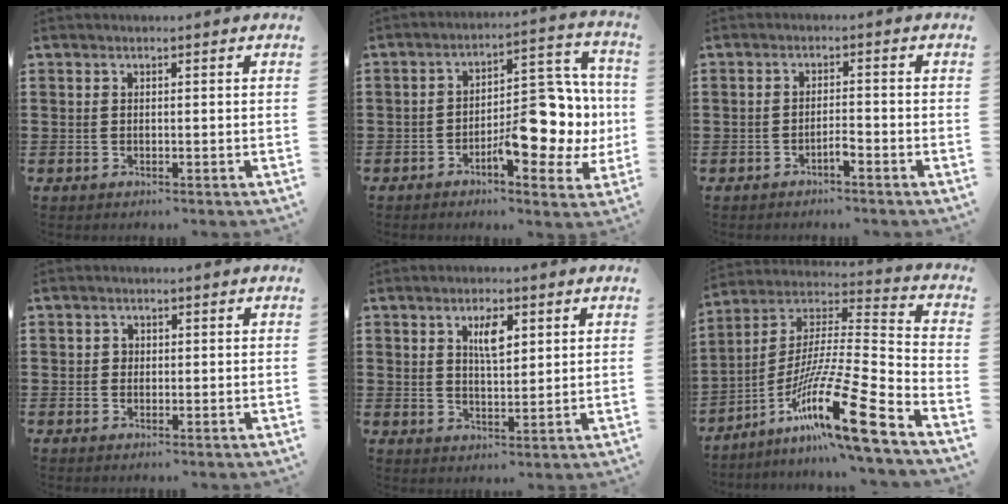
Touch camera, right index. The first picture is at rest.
{"total": 9.8, "force": [-2.8, 4.4, 8.3], "torque": [-0.105, 0.000, -0.049]}
{"total": 2.0, "force": [-1.5, 0.2, 1.2], "torque": [-0.024, -0.001, -0.029]}
{"total": 0.8, "force": [0.0, 0.7, 0.3], "torque": [-0.009, 0.002, 0.001]}
{"total": 4.2, "force": [1.9, 1.6, 3.4], "torque": [-0.065, 0.003, 0.029]}
{"total": 17.9, "force": [-10.7, 1.3, 14.2], "torque": [-0.250, 0.008, -0.192]}